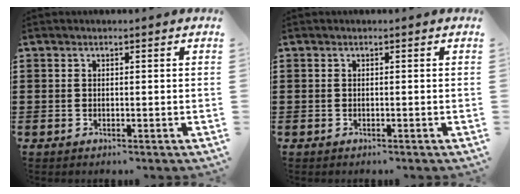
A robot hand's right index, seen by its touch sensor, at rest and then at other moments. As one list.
[{"total": 0.0}]